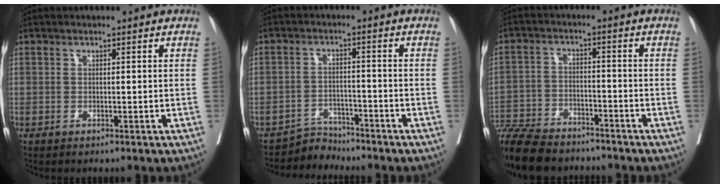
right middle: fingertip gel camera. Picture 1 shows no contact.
{"total": 3.5, "force": [-3.3, 0.5, -1.2], "torque": [0.027, 0.000, -0.057]}
{"total": 14.9, "force": [-12.9, 4.4, 6.0], "torque": [-0.133, -0.013, -0.213]}